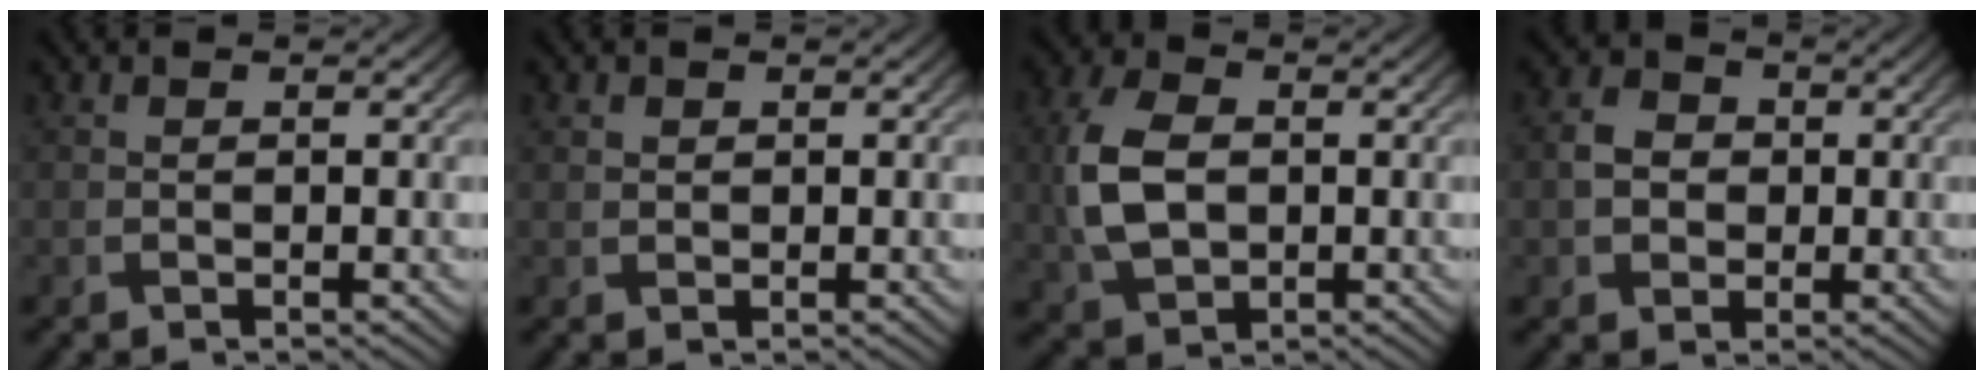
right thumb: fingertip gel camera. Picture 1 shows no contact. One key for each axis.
{"total": 0.9, "fx": 0.4, "fy": 0.7, "fz": 0.3, "tx": -0.008, "ty": -0.003, "tz": 0.010}
{"total": 8.0, "fx": -0.1, "fy": 5.4, "fz": 5.9, "tx": -0.154, "ty": -0.001, "tz": -0.006}
{"total": 3.6, "fx": -0.2, "fy": 3.1, "fz": 1.8, "tx": -0.040, "ty": 0.001, "tz": -0.010}